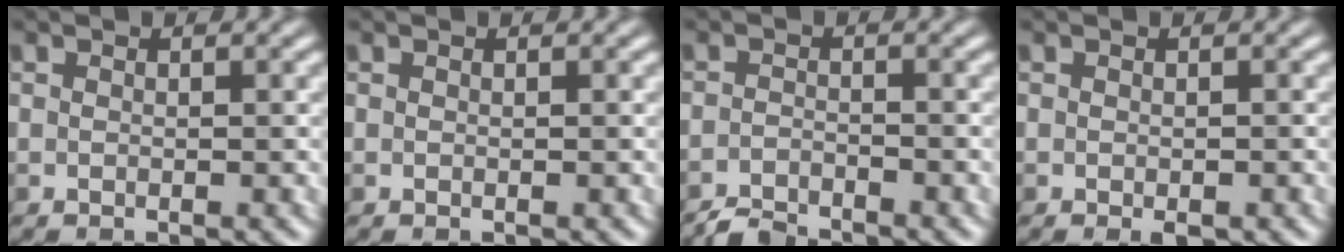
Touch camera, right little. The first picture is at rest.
{"total": 0.0}
{"total": 2.9, "force": [-2.9, 0.0, 0.1], "torque": [-0.009, 0.000, -0.059]}
{"total": 0.5, "force": [-0.4, 0.0, 0.4], "torque": [-0.007, -0.004, -0.004]}